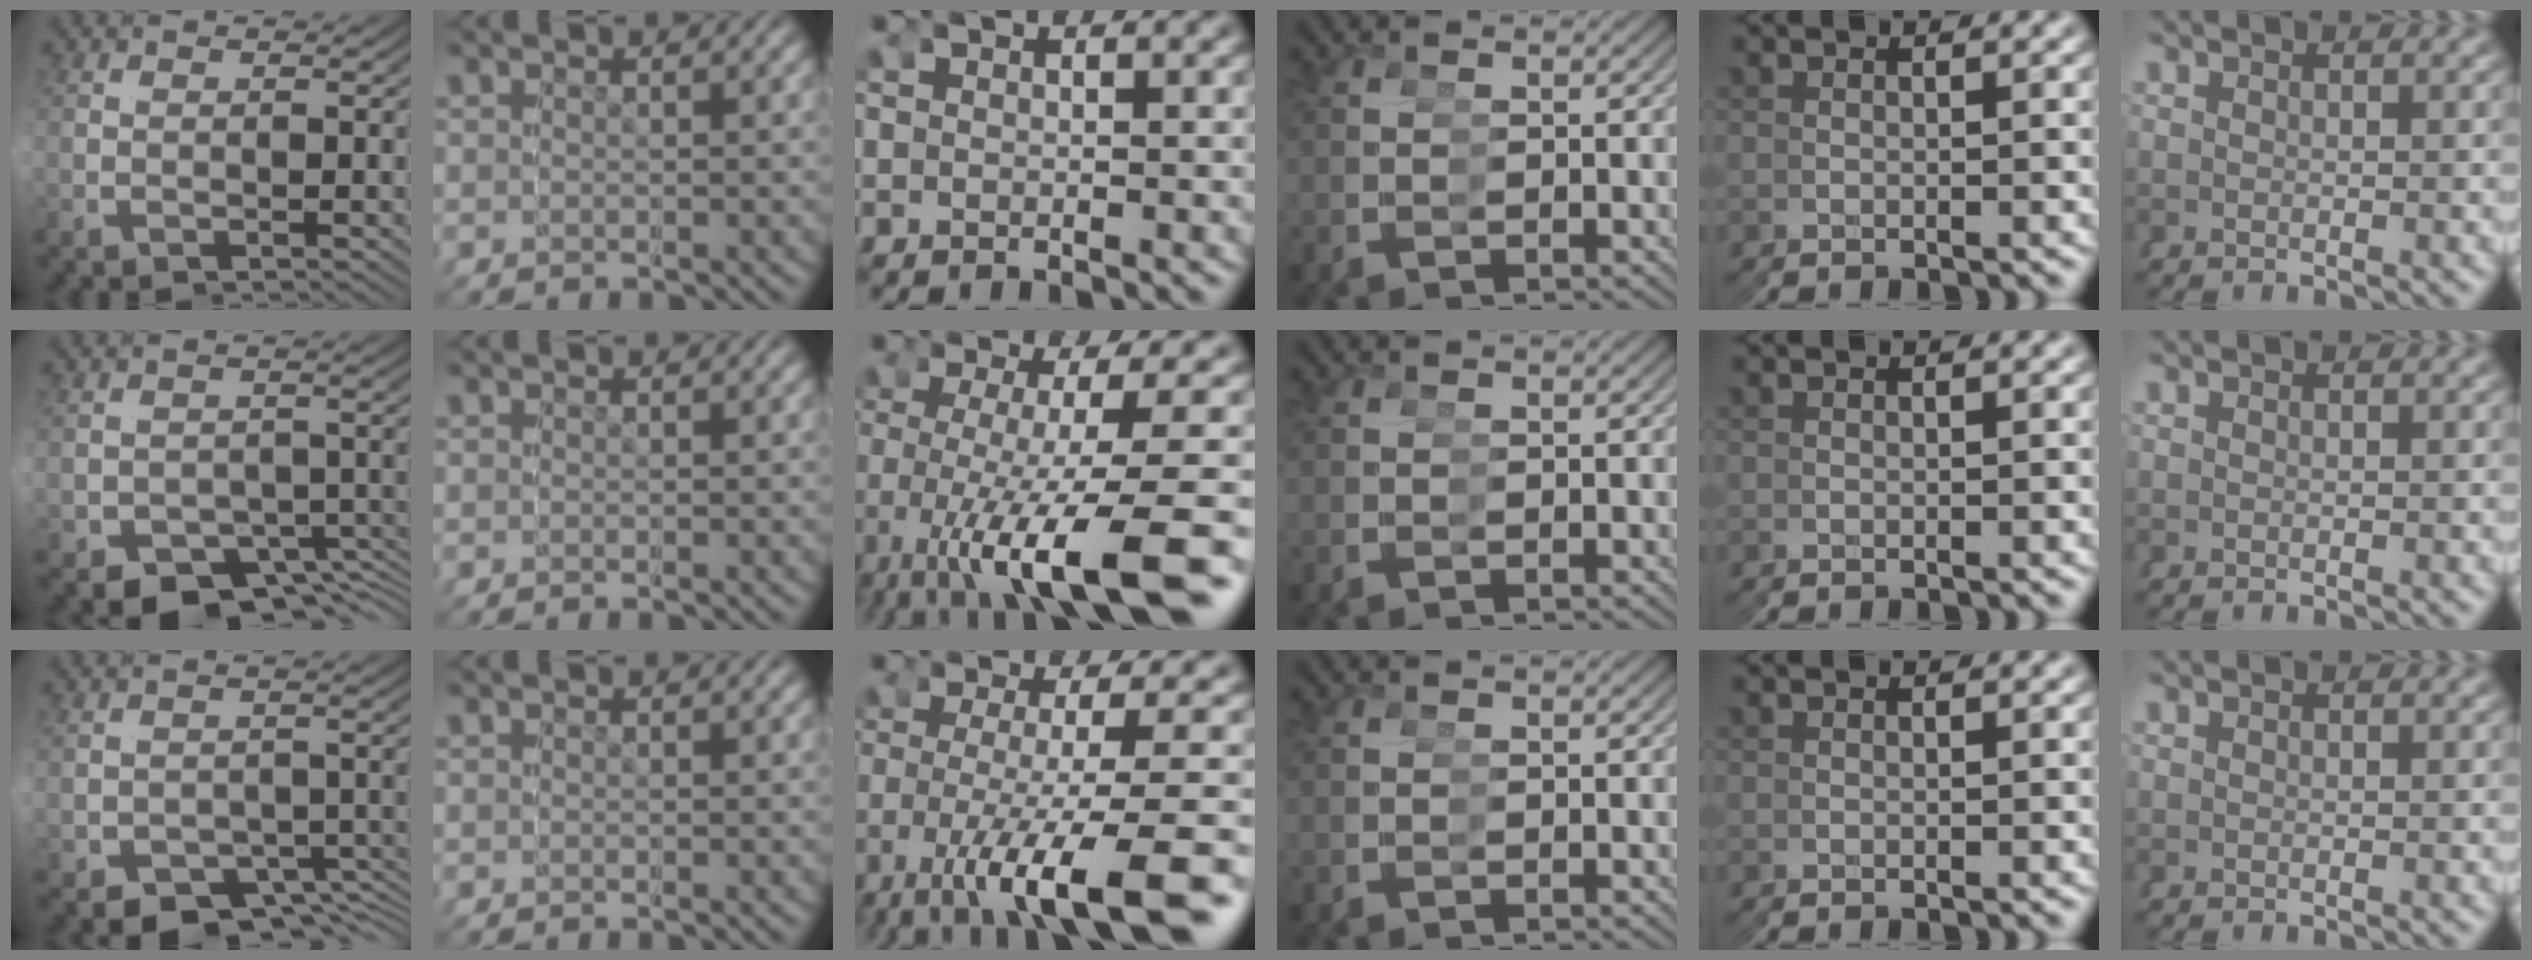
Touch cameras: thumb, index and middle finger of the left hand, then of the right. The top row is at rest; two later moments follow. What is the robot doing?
{"motion": "grasp_and_lifting", "object": "glue stick"}